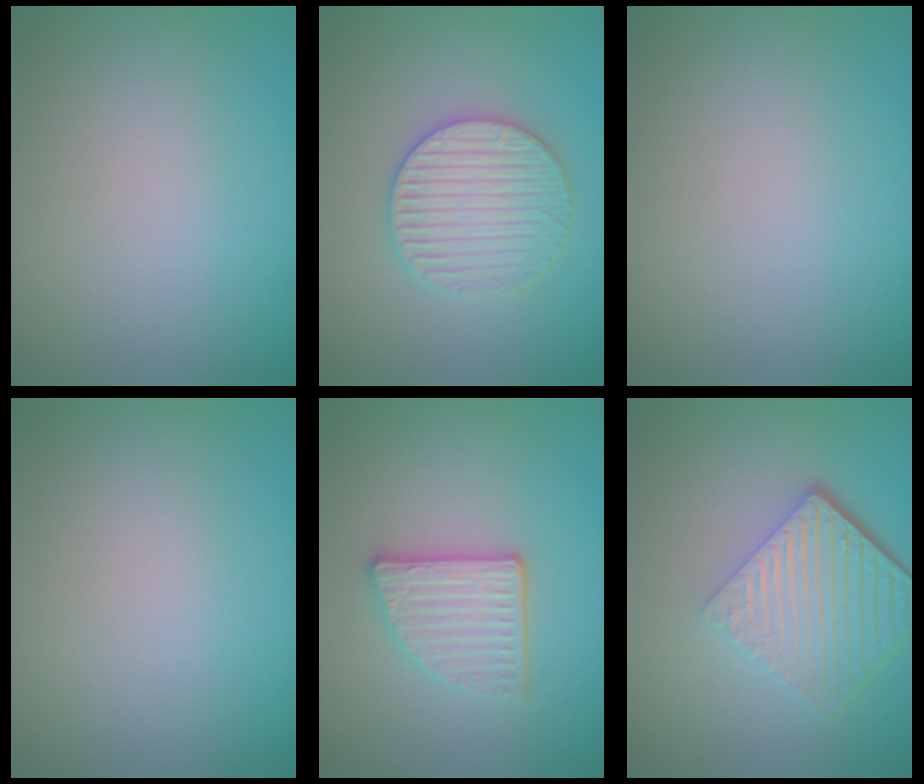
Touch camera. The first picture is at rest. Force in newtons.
{"total": 4.0, "press": 3.9, "slide": 0.8}
{"total": 0.0}
{"total": 0.0}
{"total": 3.6, "press": 3.1, "slide": 1.8}
{"total": 6.6, "press": 4.4, "slide": 4.9}